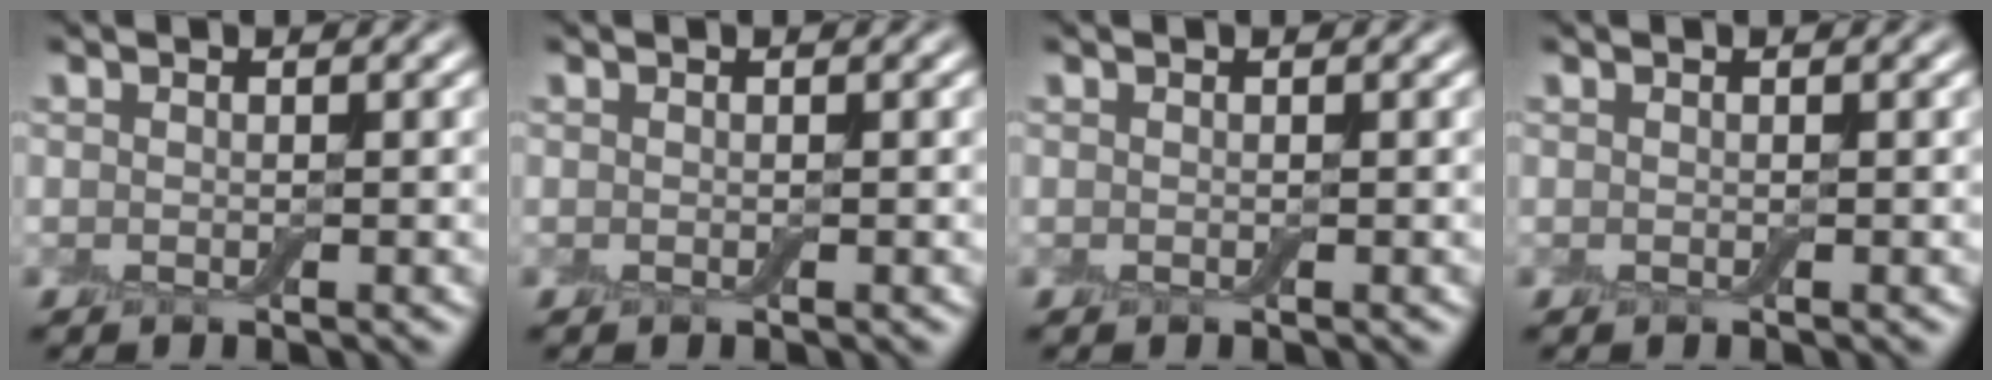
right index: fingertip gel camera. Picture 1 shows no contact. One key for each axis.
{"total": 0.0}
{"total": 0.0}
{"total": 0.0}